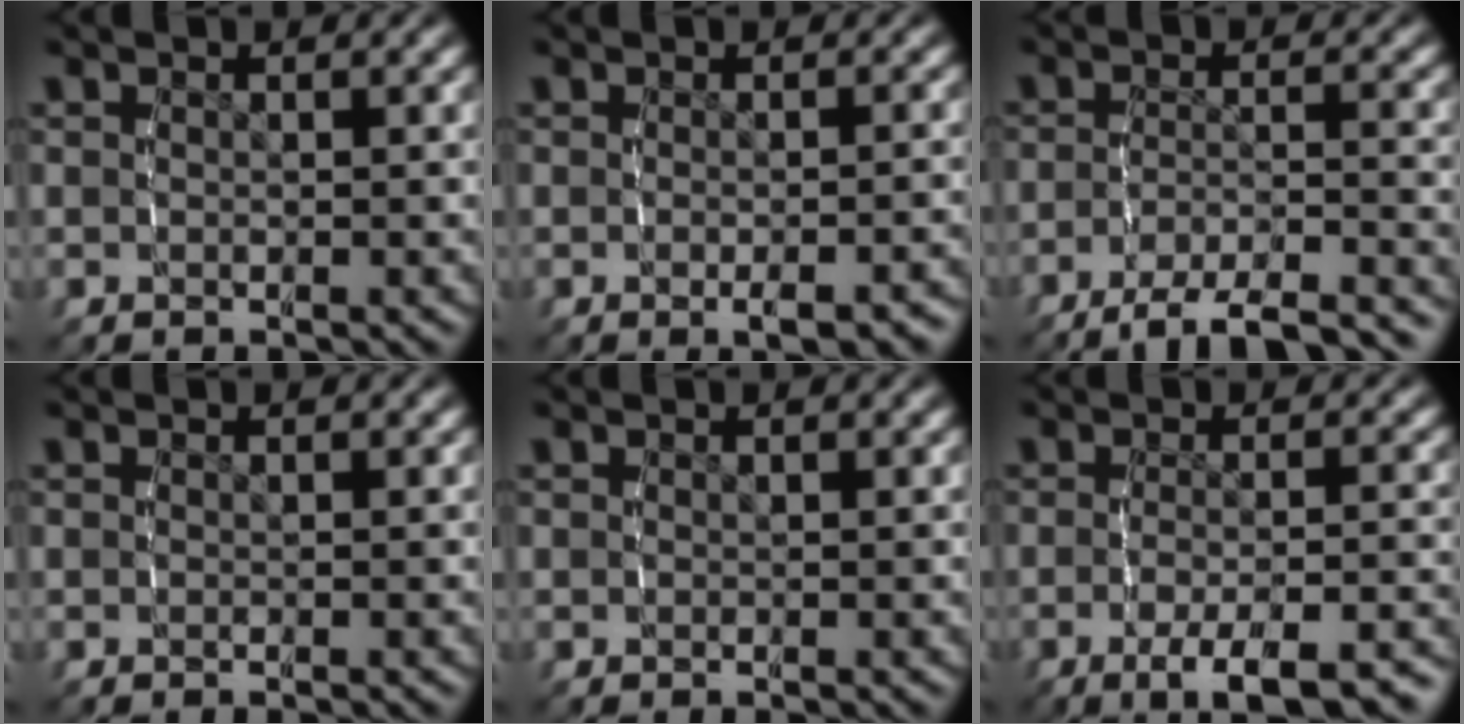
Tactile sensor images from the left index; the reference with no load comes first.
{"total": 1.7, "force": [-1.2, 0.3, 1.1], "torque": [-0.014, 0.007, -0.022]}
{"total": 8.0, "force": [-7.1, 1.4, 3.3], "torque": [-0.039, -0.014, -0.108]}
{"total": 0.0}
{"total": 0.0}
{"total": 5.8, "force": [-4.3, 1.1, 3.8], "torque": [-0.054, -0.008, -0.063]}